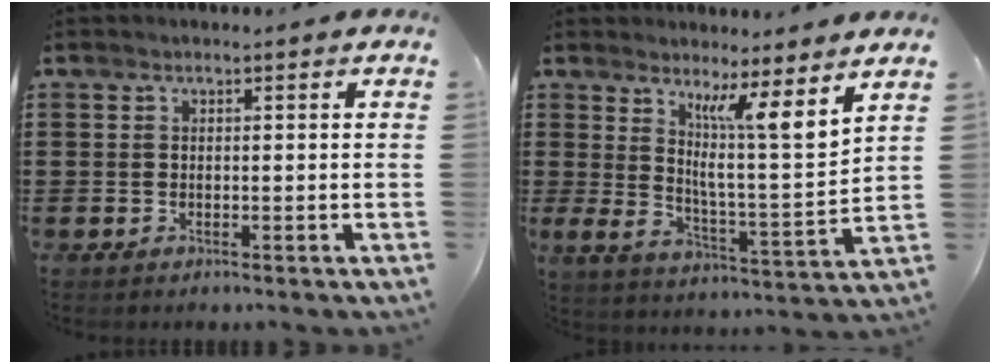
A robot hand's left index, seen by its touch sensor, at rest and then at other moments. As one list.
[{"total": 9.5, "force": [6.9, 0.7, 6.6], "torque": [-0.122, -0.049, 0.115]}]